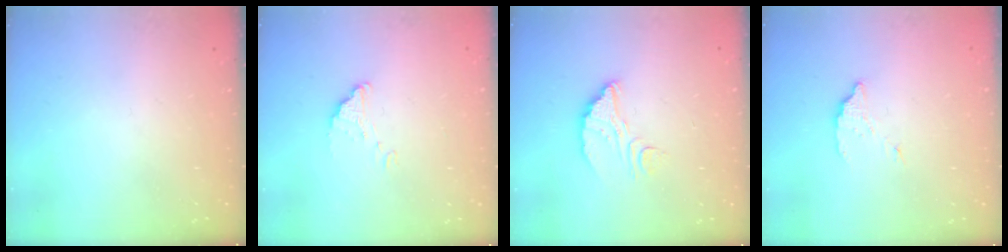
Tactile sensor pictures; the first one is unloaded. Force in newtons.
{"total": 1.6, "press": 1.6, "slide": 0.1}
{"total": 7.2, "press": 7.2, "slide": 0.6}
{"total": 2.9, "press": 2.9, "slide": 0.2}